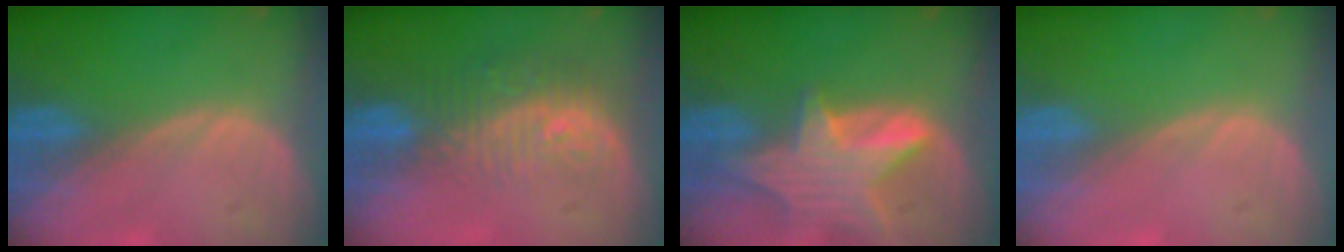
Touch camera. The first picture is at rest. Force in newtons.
{"total": 9.6, "press": 8.0, "slide": 5.4}
{"total": 8.5, "press": 7.6, "slide": 3.9}
{"total": 0.0}